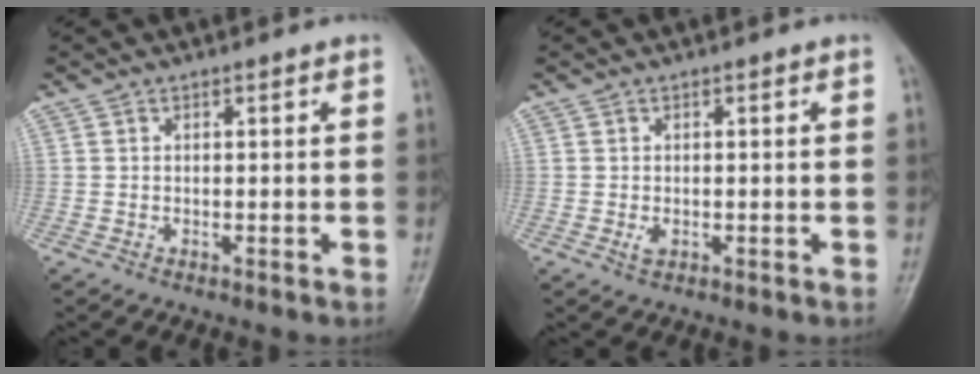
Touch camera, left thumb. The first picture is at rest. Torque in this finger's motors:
{"motor_torque": [0.00, 0.01, 0.01, 0.00, 0.00]}